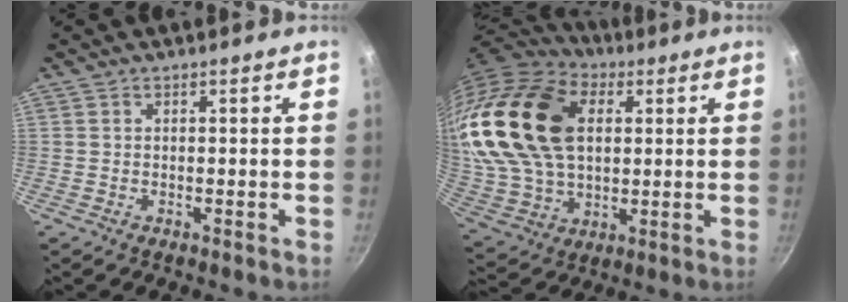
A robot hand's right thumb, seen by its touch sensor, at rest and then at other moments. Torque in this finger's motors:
{"motor_torque": [-0.91, 2.94, 2.77, 0.00, 0.52]}